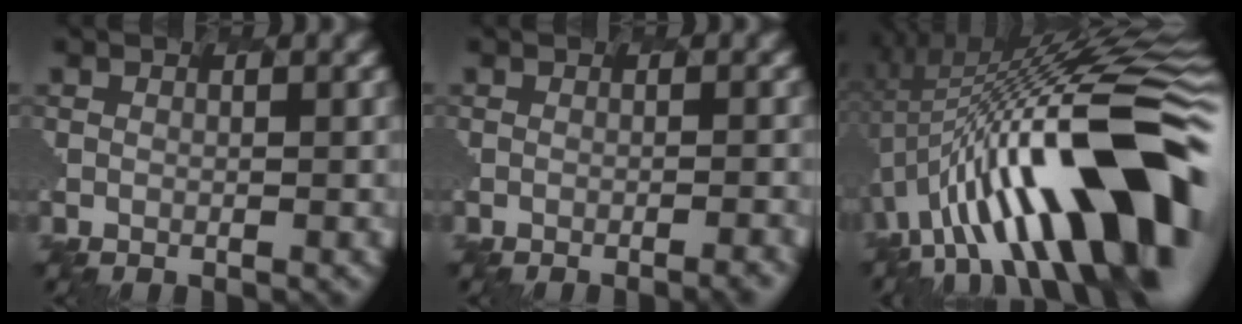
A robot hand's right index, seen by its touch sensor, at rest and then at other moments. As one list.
[{"total": 1.8, "force": [-1.1, 0.7, 1.3], "torque": [0.001, 0.009, -0.014]}, {"total": 13.6, "force": [-1.4, 4.3, 12.8], "torque": [-0.201, 0.044, -0.033]}]